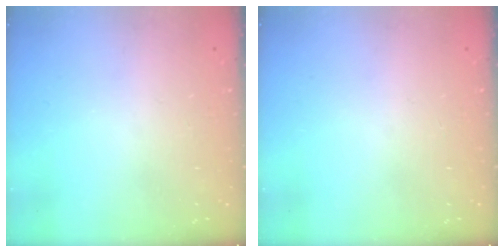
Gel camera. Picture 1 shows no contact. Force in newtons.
{"total": 0.0}